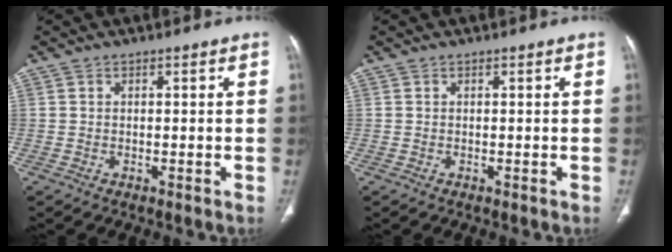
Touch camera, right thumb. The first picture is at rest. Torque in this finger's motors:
{"motor_torque": [0.00, 0.00, 0.05, 0.06, 0.01]}